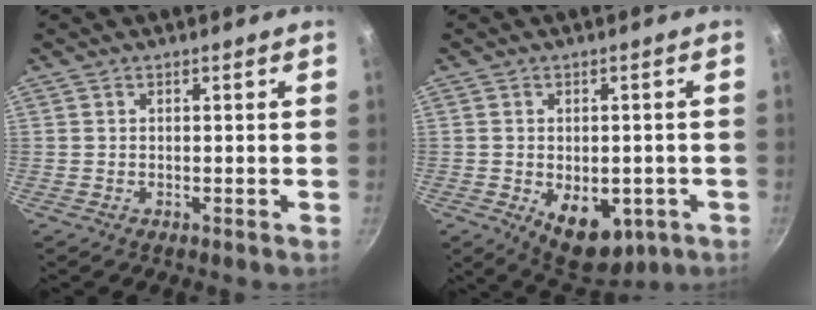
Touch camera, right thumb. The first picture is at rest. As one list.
[{"total": 10.9, "force": [-3.2, 6.7, 7.9], "torque": [-0.070, 0.000, -0.026]}]